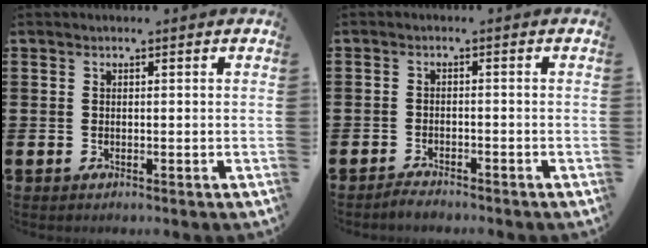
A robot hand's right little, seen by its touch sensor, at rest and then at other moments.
{"total": 1.5, "force": [-1.5, 0.1, 0.1], "torque": [-0.006, 0.001, -0.030]}